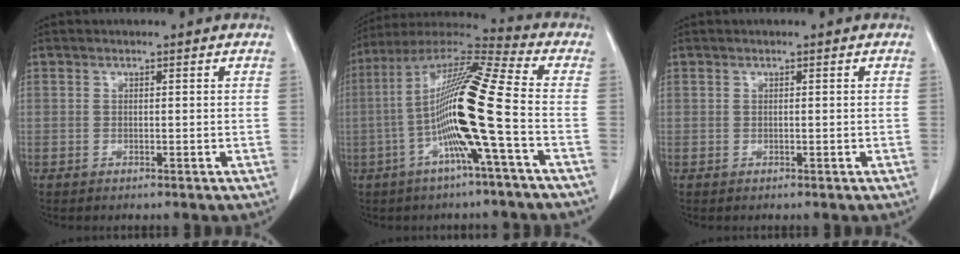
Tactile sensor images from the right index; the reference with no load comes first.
{"total": 16.2, "force": [-3.4, -0.8, 15.8], "torque": [-0.299, 0.008, -0.078]}
{"total": 0.0}